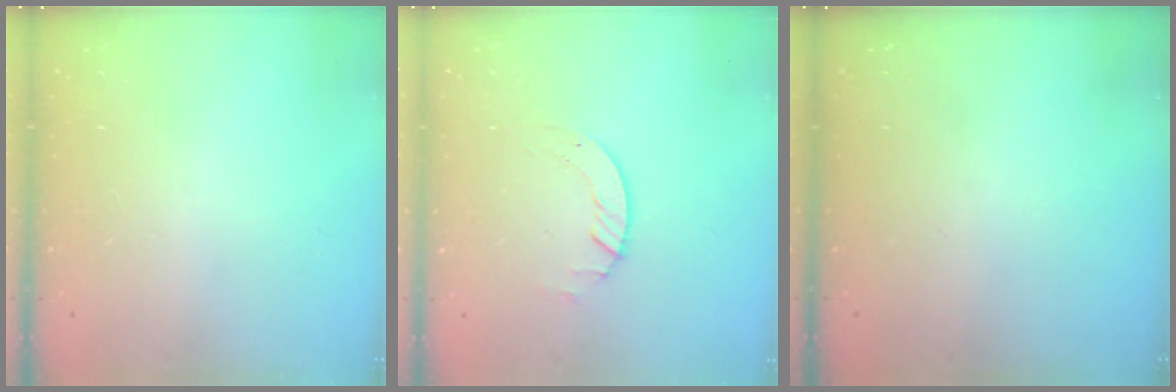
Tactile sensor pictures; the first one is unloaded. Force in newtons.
{"total": 2.0, "press": 2.0, "slide": 0.2}
{"total": 0.0}